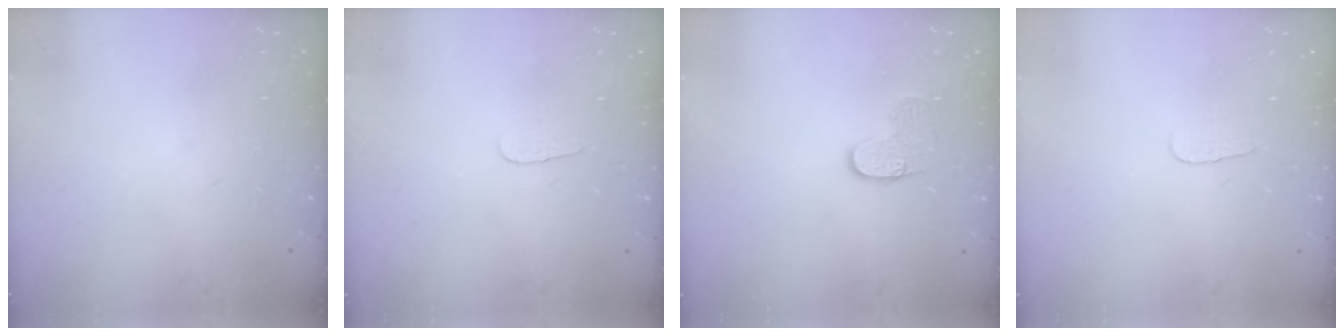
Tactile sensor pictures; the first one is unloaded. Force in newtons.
{"total": 2.9, "press": 2.8, "slide": 0.3}
{"total": 6.7, "press": 6.7, "slide": 0.1}
{"total": 2.9, "press": 2.8, "slide": 0.3}